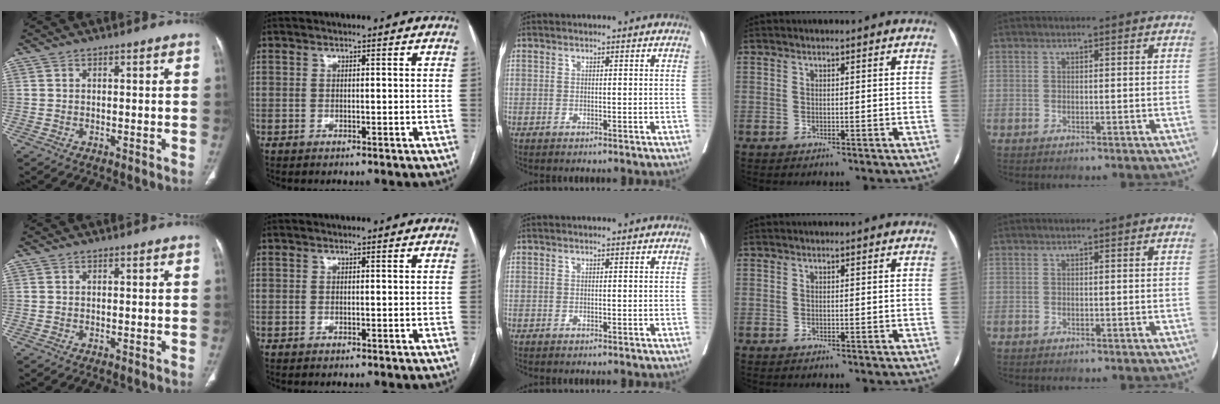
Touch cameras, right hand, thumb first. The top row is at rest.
{}